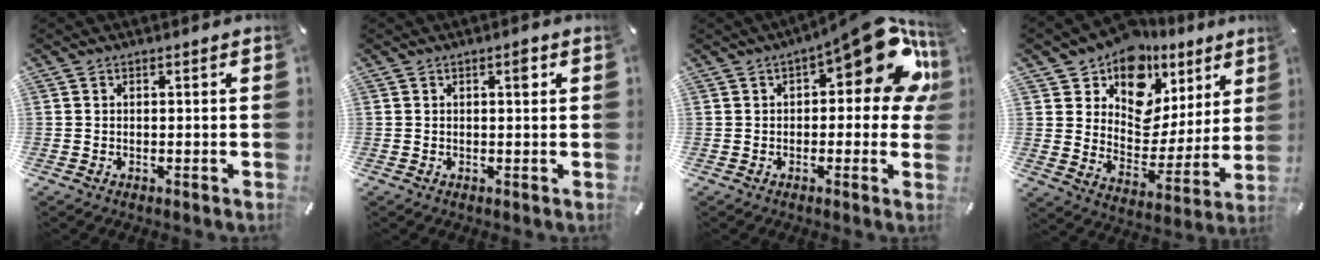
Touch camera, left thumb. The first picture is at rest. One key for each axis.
{"total": 2.1, "fx": 0.7, "fy": 0.9, "fz": 1.8, "tx": -0.013, "ty": -0.002, "tz": 0.005}
{"total": 16.9, "fx": 6.7, "fy": 7.0, "fz": 13.9, "tx": -0.171, "ty": -0.046, "tz": 0.106}
{"total": 13.3, "fx": 9.5, "fy": 8.7, "fz": 3.3, "tx": -0.056, "ty": -0.095, "tz": 0.171}